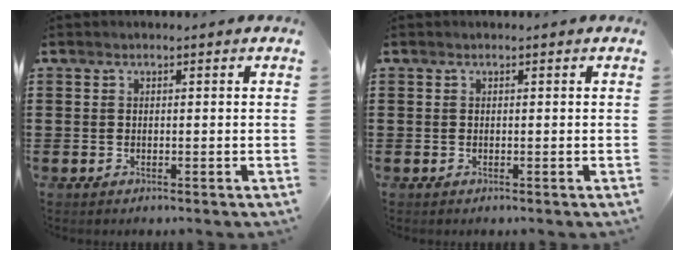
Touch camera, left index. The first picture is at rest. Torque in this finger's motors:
{"motor_torque": [0.00, 0.00, 0.00, 0.00]}